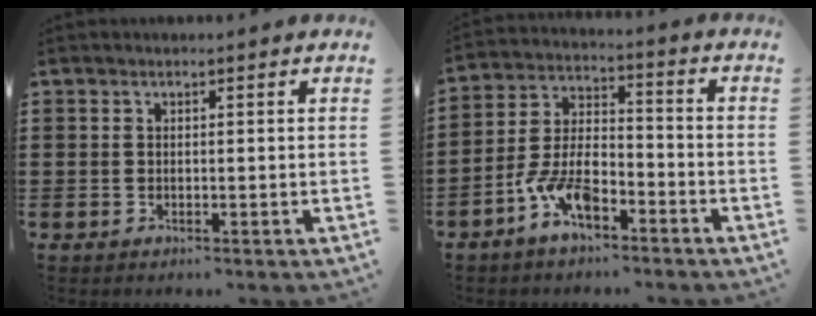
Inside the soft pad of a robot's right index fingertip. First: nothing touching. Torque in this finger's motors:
{"motor_torque": [2.14, 0.00, 0.99, 0.21]}